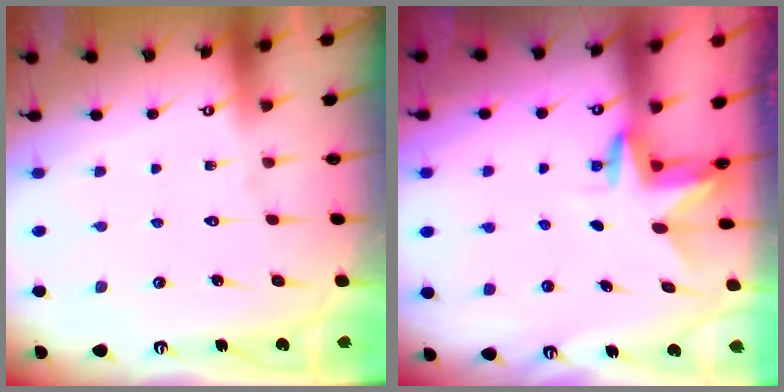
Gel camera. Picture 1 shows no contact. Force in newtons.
{"total": 2.6, "press": 2.6, "slide": 0.1}